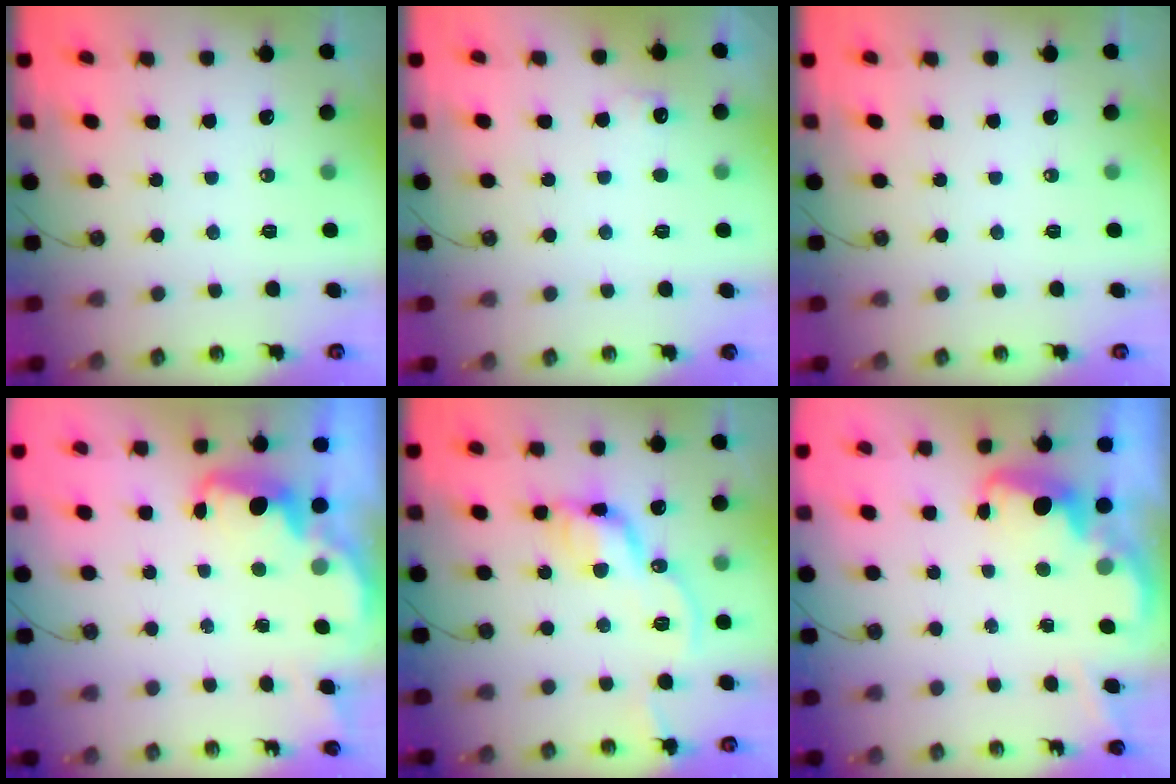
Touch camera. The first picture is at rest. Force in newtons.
{"total": 6.6, "press": 6.5, "slide": 1.2}
{"total": 0.0}
{"total": 2.5, "press": 2.4, "slide": 0.7}
{"total": 12.5, "press": 12.4, "slide": 1.2}
{"total": 2.7, "press": 2.6, "slide": 0.8}